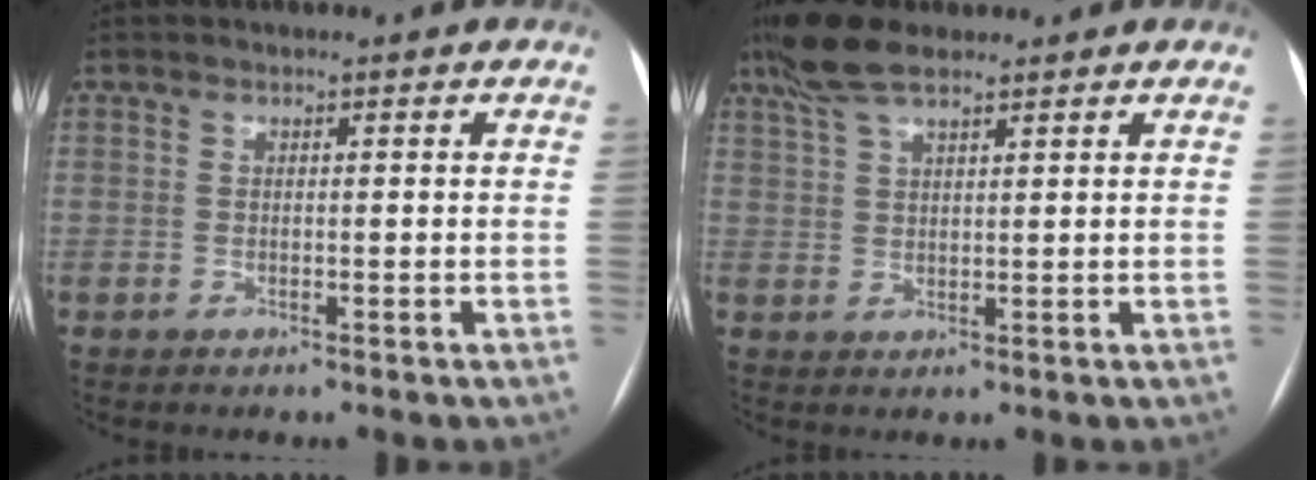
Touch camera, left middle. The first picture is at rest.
{"total": 6.9, "force": [5.3, 1.8, 4.1], "torque": [-0.089, 0.028, 0.101]}